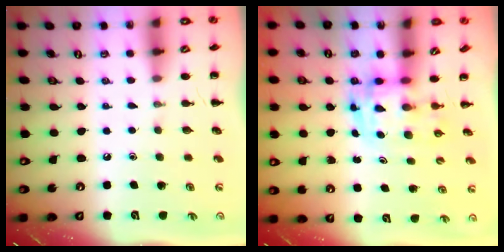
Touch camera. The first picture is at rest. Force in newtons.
{"total": 3.6, "press": 3.5, "slide": 0.6}